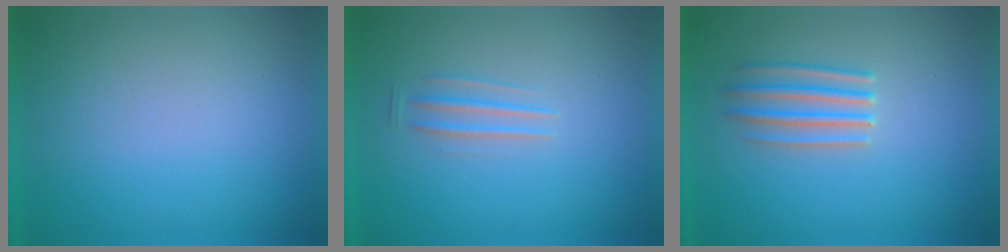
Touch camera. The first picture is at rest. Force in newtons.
{"total": 1.4}
{"total": 2.7}